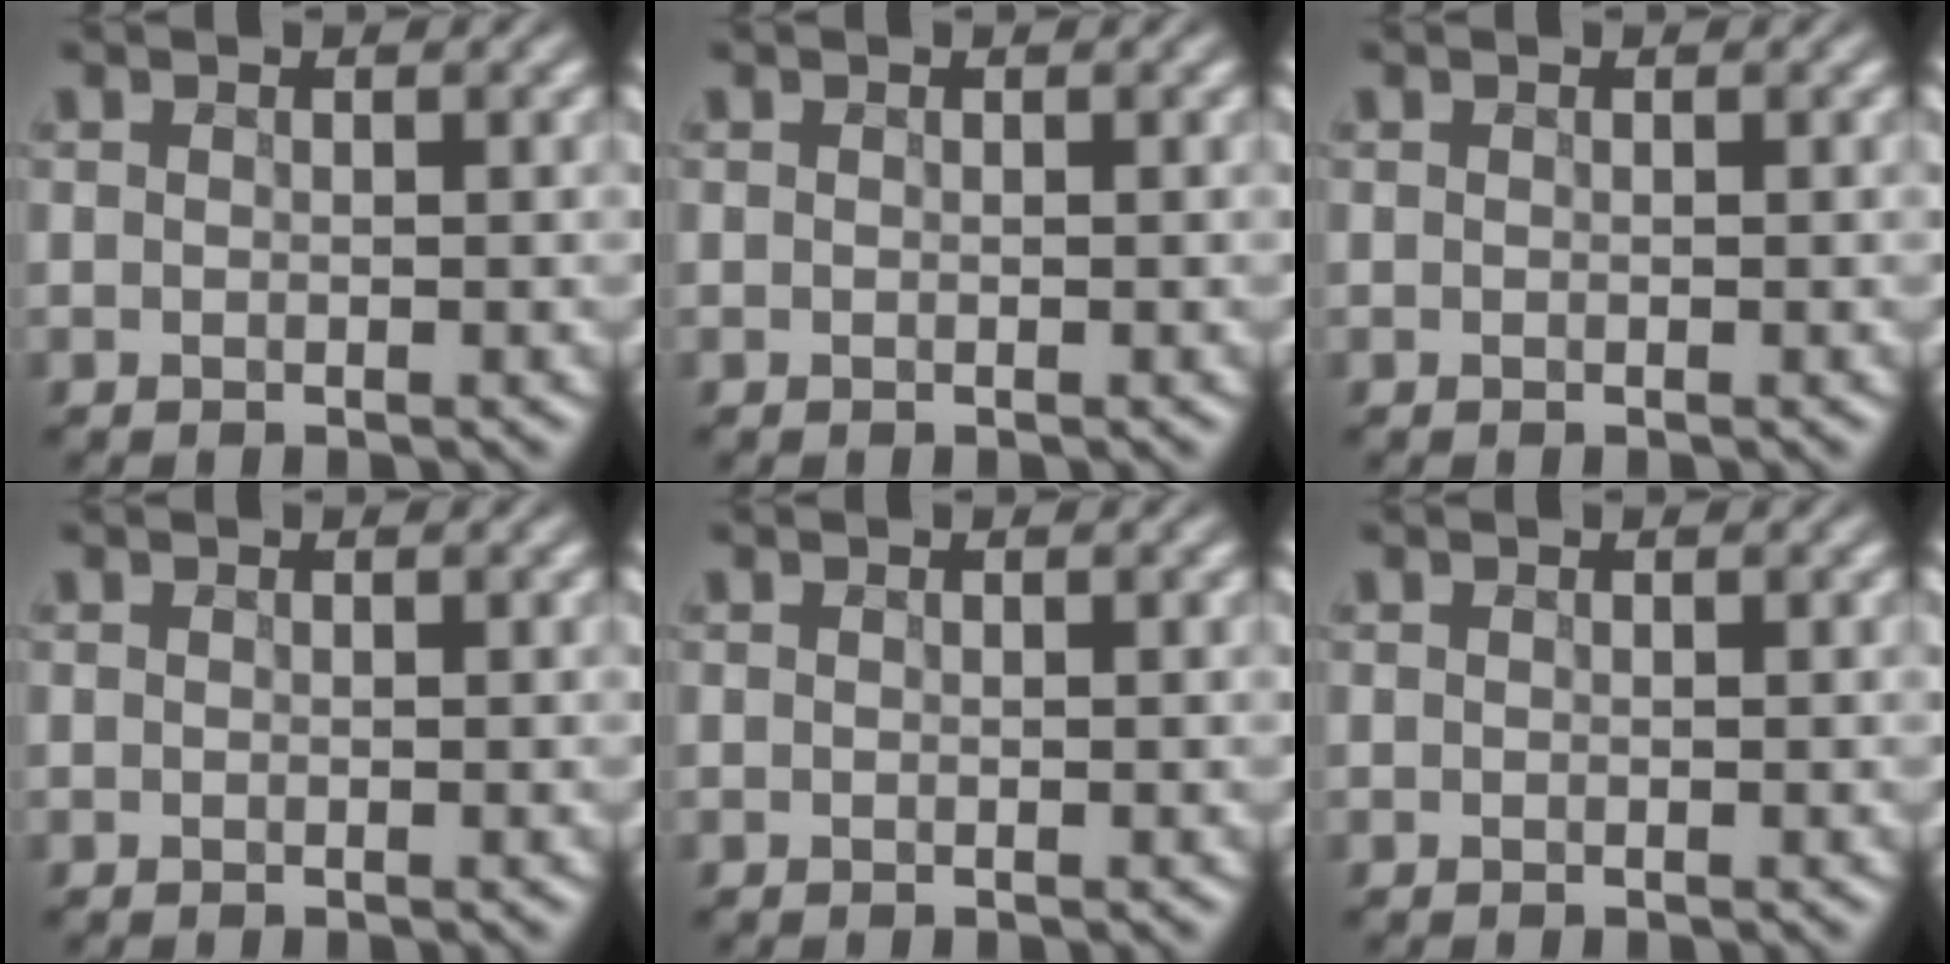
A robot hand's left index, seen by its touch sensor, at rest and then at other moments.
{"total": 0.0}
{"total": 0.0}
{"total": 0.0}
{"total": 0.0}
{"total": 0.0}